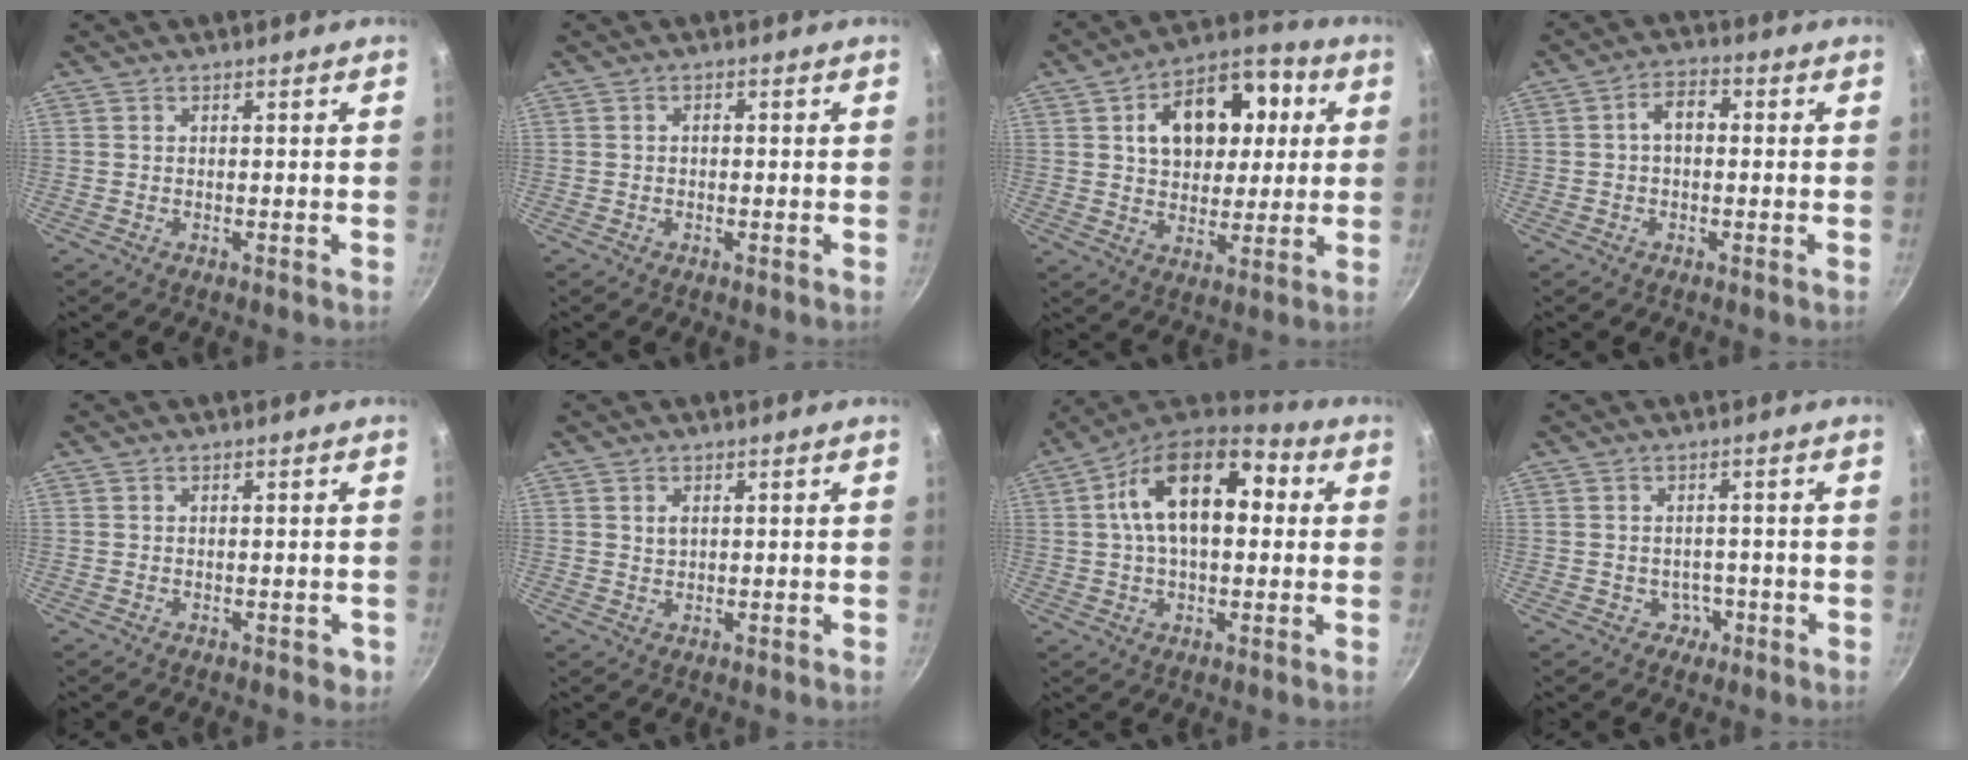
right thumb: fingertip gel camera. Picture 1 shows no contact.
{"total": 1.0, "force": [-0.1, 0.7, 0.7], "torque": [-0.006, 0.006, -0.003]}
{"total": 17.1, "force": [4.4, 11.3, 12.1], "torque": [-0.139, 0.015, 0.065]}
{"total": 4.9, "force": [0.2, 3.1, 3.8], "torque": [-0.054, 0.020, -0.004]}
{"total": 1.2, "force": [-0.4, 0.8, 0.8], "torque": [-0.003, 0.001, -0.003]}
{"total": 1.7, "force": [0.6, 1.2, 1.1], "torque": [-0.015, -0.005, 0.014]}
{"total": 18.4, "force": [3.3, 10.3, 14.8], "torque": [-0.228, 0.031, 0.043]}
{"total": 2.7, "force": [-1.1, 2.3, 0.7], "torque": [0.010, 0.012, -0.016]}